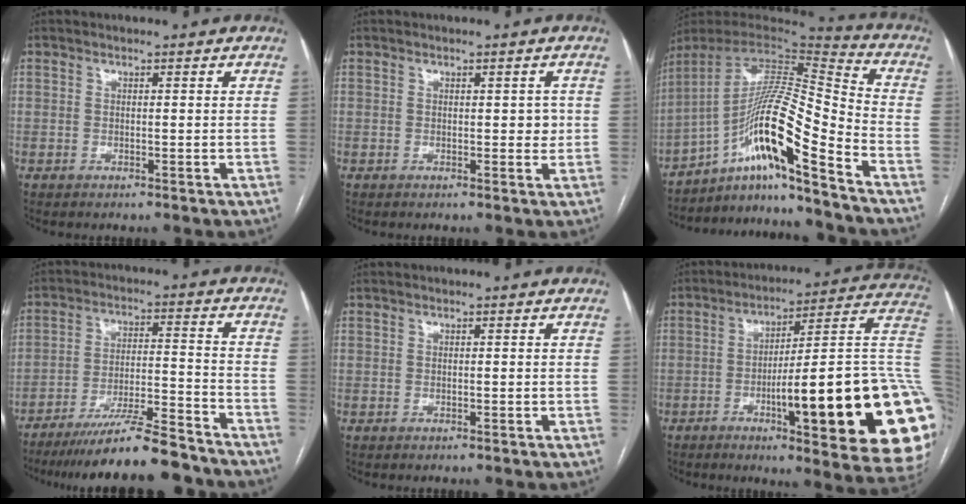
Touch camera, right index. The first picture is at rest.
{"total": 2.3, "force": [0.3, 1.2, 1.9], "torque": [-0.022, 0.007, 0.004]}
{"total": 17.1, "force": [-10.0, -0.2, 13.9], "torque": [-0.253, 0.015, -0.176]}
{"total": 14.8, "force": [-13.2, 0.5, 6.7], "torque": [-0.102, 0.001, -0.213]}
{"total": 0.0}
{"total": 30.5, "force": [-5.6, 3.9, 29.7], "torque": [-0.282, 0.006, -0.078]}